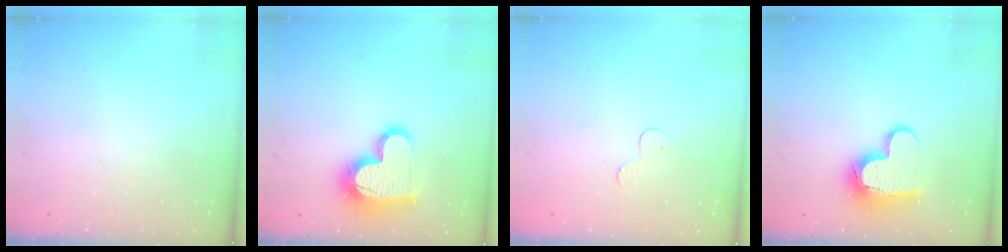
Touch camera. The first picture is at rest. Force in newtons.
{"total": 16.6, "press": 16.5, "slide": 1.3}
{"total": 3.1, "press": 3.1, "slide": 0.3}
{"total": 12.0, "press": 12.0, "slide": 1.1}